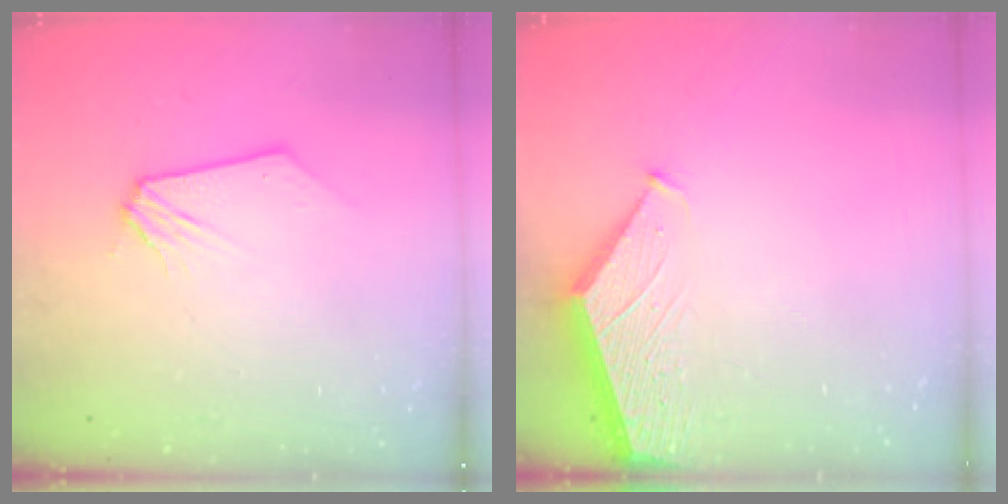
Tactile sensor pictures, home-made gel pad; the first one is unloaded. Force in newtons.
{"total": 1.9, "press": 1.9, "slide": 0.2}